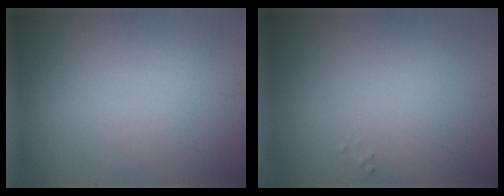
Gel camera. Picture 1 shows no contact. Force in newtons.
{"total": 0.0}